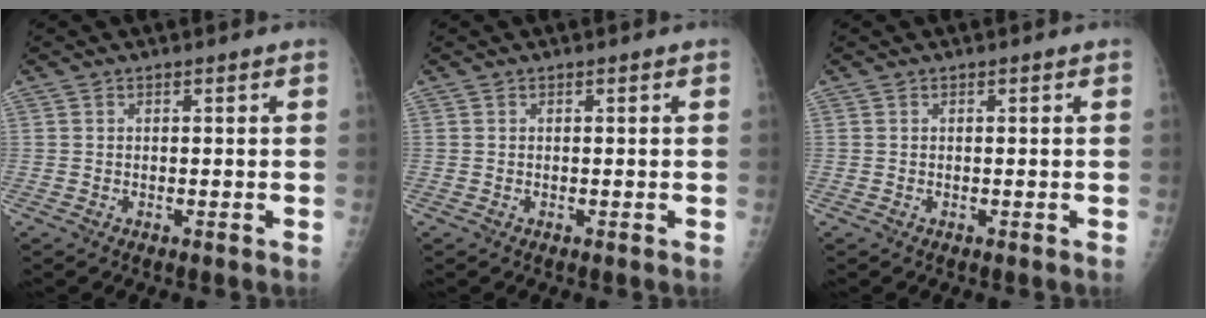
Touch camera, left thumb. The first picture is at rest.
{"total": 0.0}
{"total": 0.0}